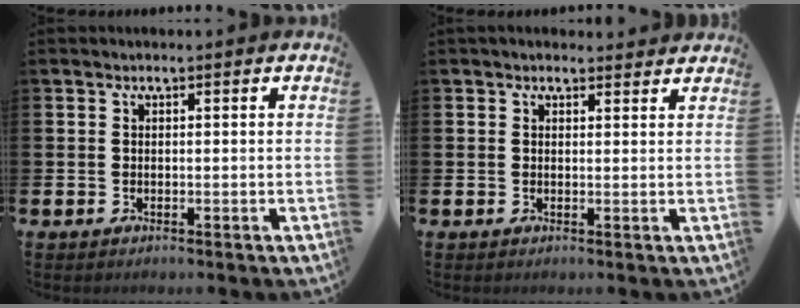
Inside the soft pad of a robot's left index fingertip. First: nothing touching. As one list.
[{"total": 1.3, "force": [1.1, 0.5, 0.1], "torque": [0.007, -0.001, 0.018]}]